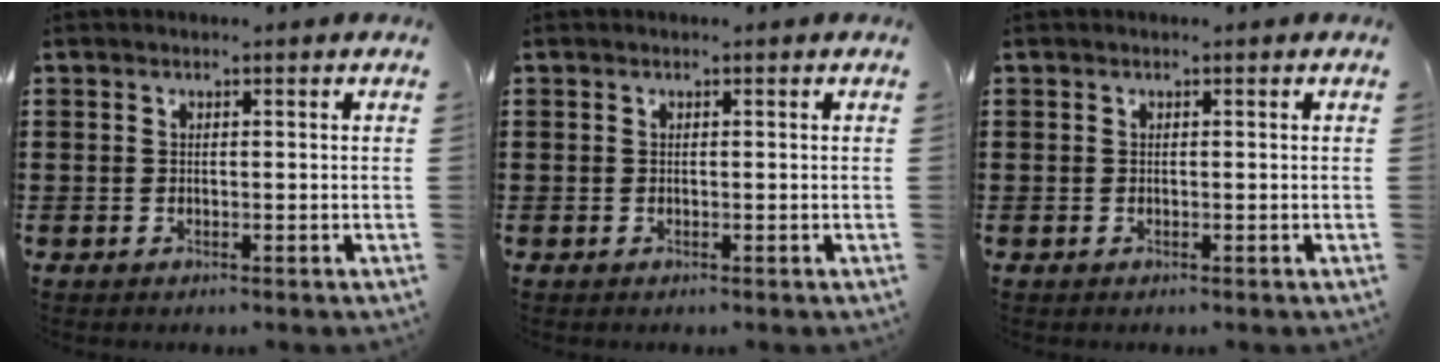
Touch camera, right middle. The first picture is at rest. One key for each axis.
{"total": 0.0}
{"total": 0.0}